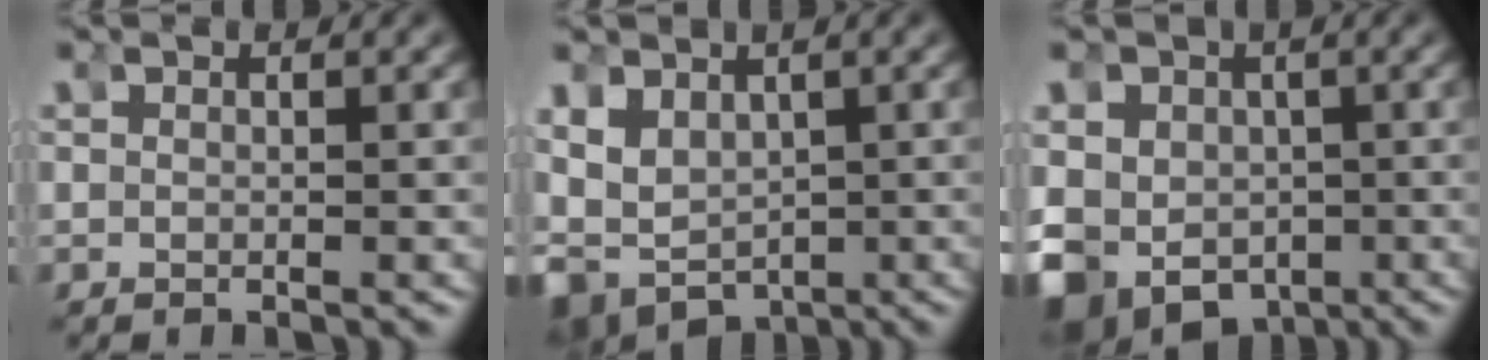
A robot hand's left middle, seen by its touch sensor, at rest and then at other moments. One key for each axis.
{"total": 9.8, "fx": -1.8, "fy": 8.5, "fz": 4.4, "tx": -0.141, "ty": -0.048, "tz": -0.022}
{"total": 12.2, "fx": -4.6, "fy": 9.7, "fz": 5.7, "tx": -0.150, "ty": -0.077, "tz": -0.048}